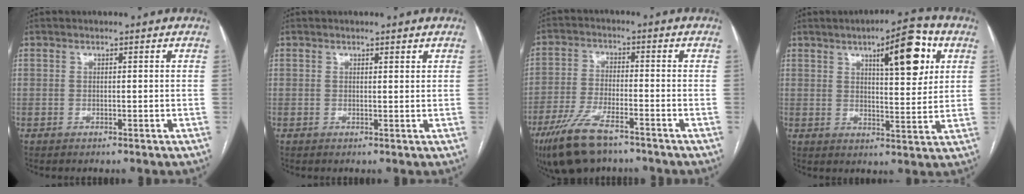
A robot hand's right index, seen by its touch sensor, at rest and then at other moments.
{"total": 0.9, "force": [0.7, 0.2, 0.5], "torque": [-0.007, 0.001, 0.009]}
{"total": 10.4, "force": [-7.3, 3.0, 6.8], "torque": [-0.140, -0.019, -0.131]}
{"total": 11.4, "force": [4.9, 2.8, 9.9], "torque": [-0.140, 0.010, 0.070]}